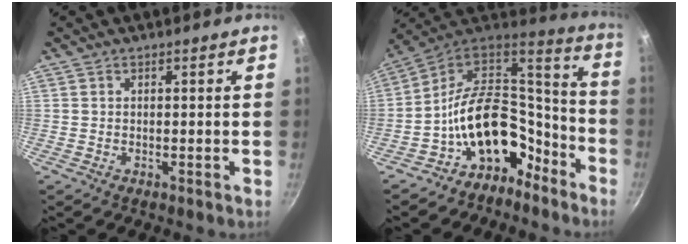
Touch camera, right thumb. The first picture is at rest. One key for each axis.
{"total": 18.5, "fx": -8.7, "fy": 12.3, "fz": 10.9, "tx": -0.133, "ty": 0.098, "tz": -0.142}